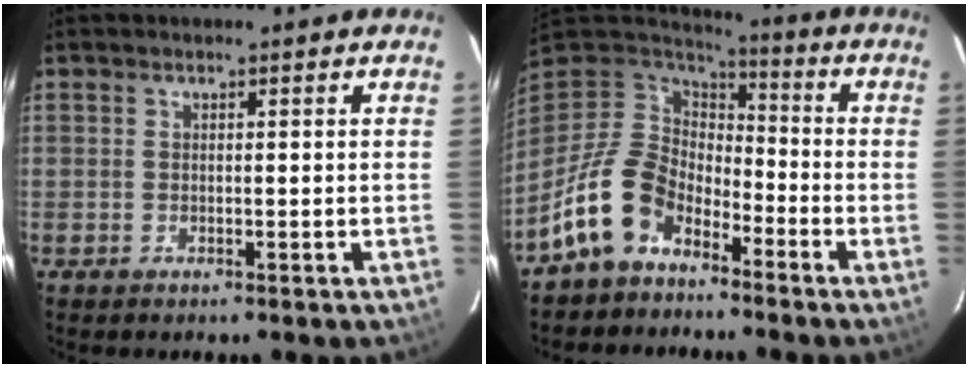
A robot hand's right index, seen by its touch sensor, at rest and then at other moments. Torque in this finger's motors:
{"motor_torque": [0.71, -0.68, -0.23, -0.21]}